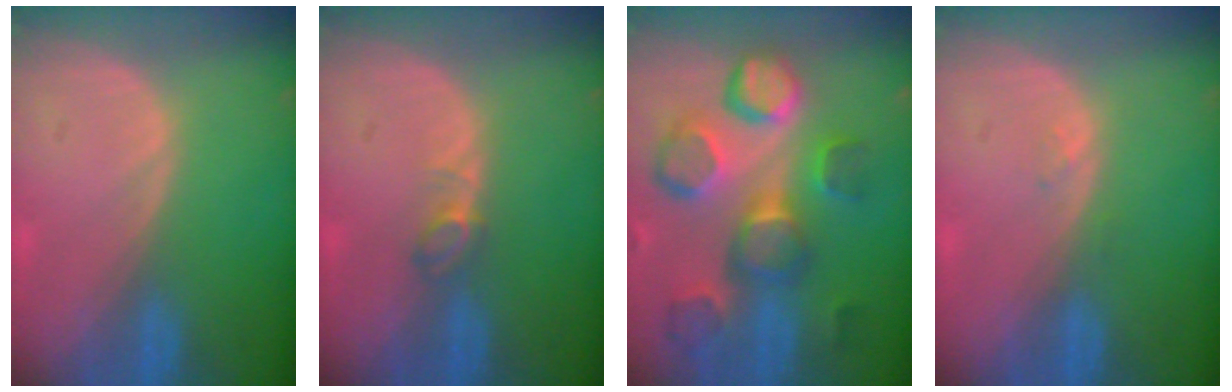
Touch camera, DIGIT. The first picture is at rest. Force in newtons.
{"total": 2.1, "press": 2.1, "slide": 0.4}
{"total": 12.2, "press": 11.0, "slide": 5.4}
{"total": 0.9, "press": 0.8, "slide": 0.4}